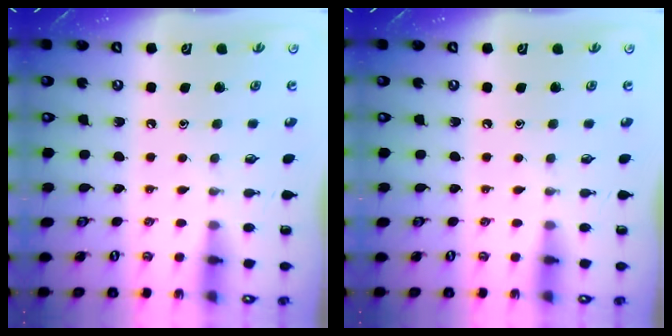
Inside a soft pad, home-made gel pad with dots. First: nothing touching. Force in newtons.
{"total": 0.0}